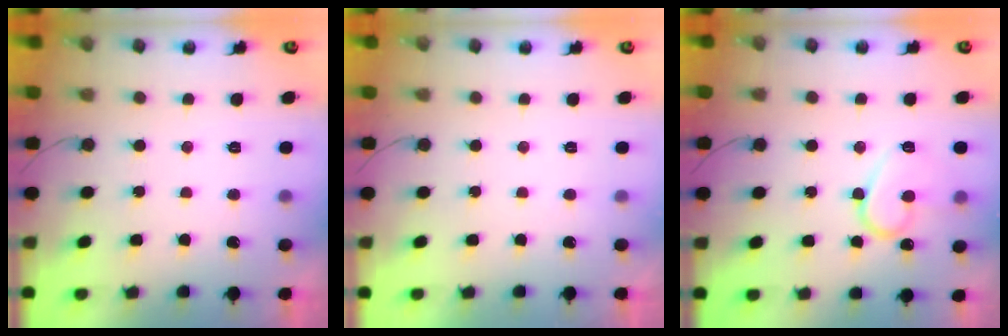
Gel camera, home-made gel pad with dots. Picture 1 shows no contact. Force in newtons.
{"total": 1.7, "press": 1.7, "slide": 0.0}
{"total": 12.9, "press": 12.8, "slide": 1.4}